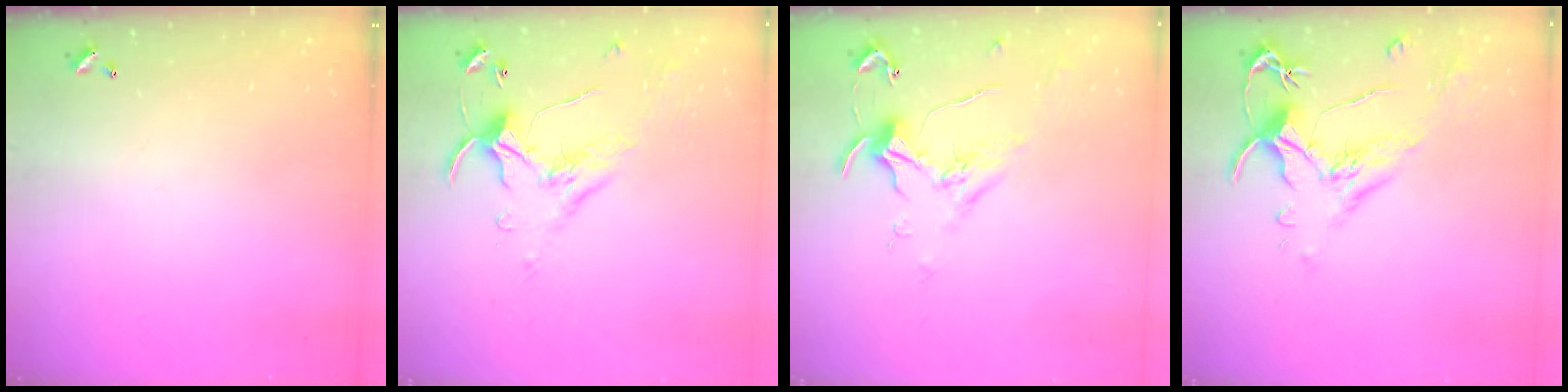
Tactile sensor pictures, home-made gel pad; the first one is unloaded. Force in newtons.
{"total": 1.2, "press": 0.6, "slide": 1.1}
{"total": 0.7, "press": 0.3, "slide": 0.7}
{"total": 1.5, "press": 1.0, "slide": 1.1}